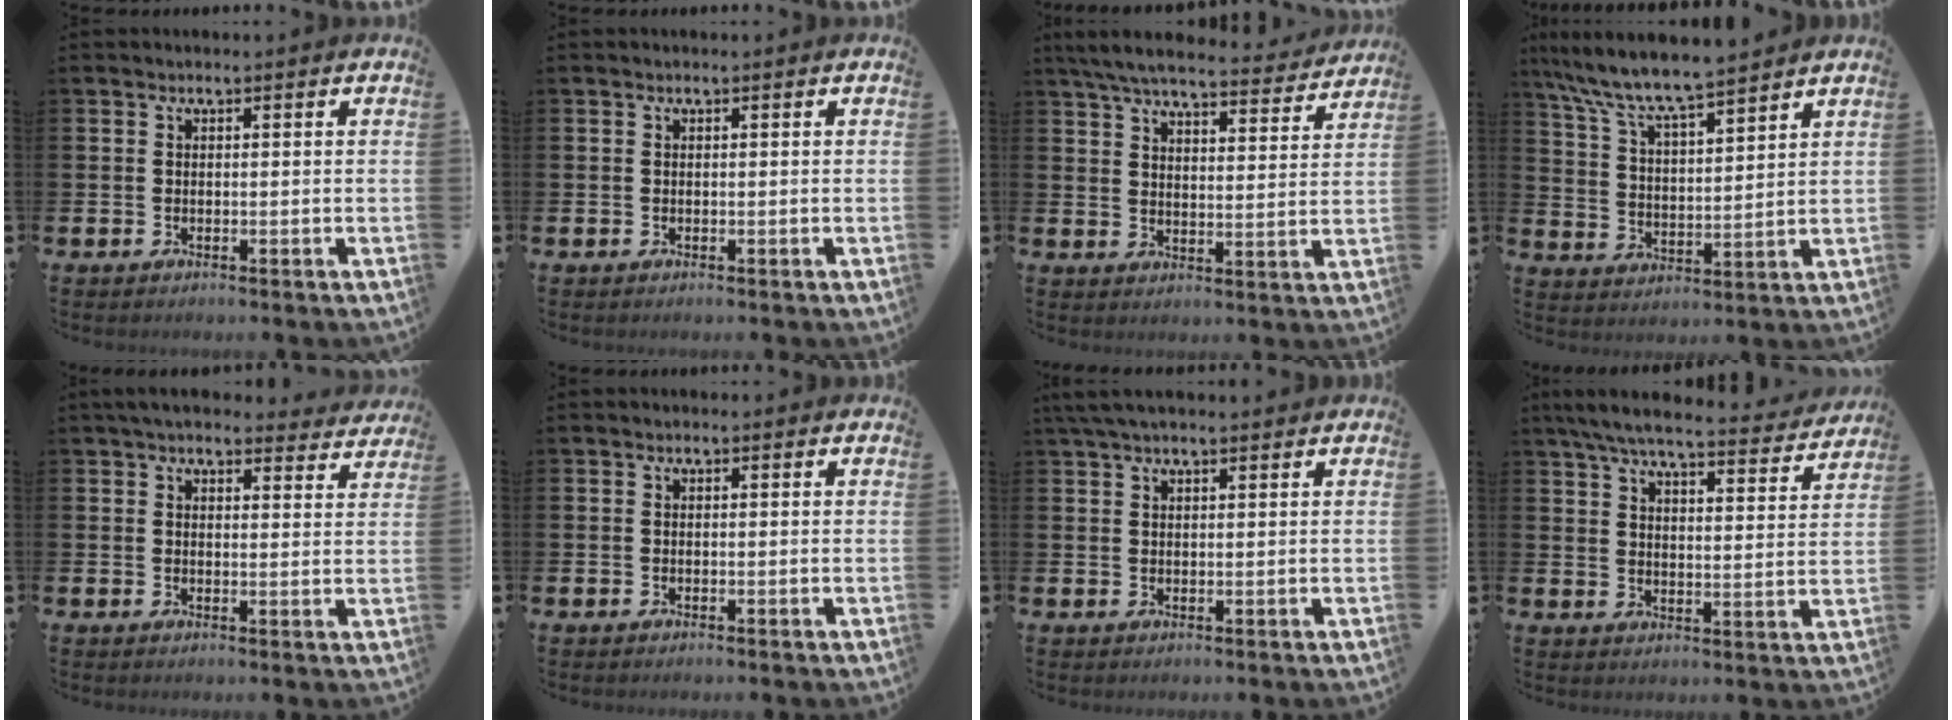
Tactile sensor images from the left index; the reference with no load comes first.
{"total": 0.0}
{"total": 6.8, "force": [6.3, 1.0, 2.4], "torque": [-0.061, -0.037, 0.108]}
{"total": 8.2, "force": [7.8, 0.6, 2.7], "torque": [-0.082, -0.049, 0.136]}
{"total": 4.6, "force": [4.3, 1.2, 1.2], "torque": [-0.028, -0.018, 0.077]}
{"total": 0.0}
{"total": 3.0, "force": [2.4, 0.7, 1.7], "torque": [-0.038, 0.000, 0.045]}
{"total": 7.1, "force": [6.3, 1.0, 2.9], "torque": [-0.063, -0.042, 0.105]}